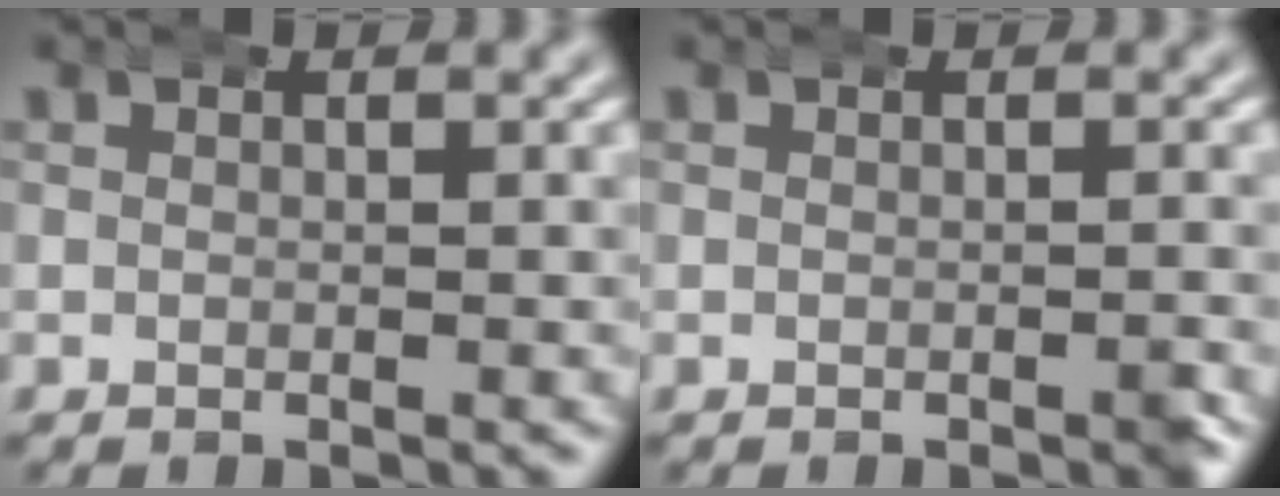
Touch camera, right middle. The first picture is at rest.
{"total": 0.8, "force": [-0.4, 0.3, 0.6], "torque": [-0.005, 0.001, -0.008]}